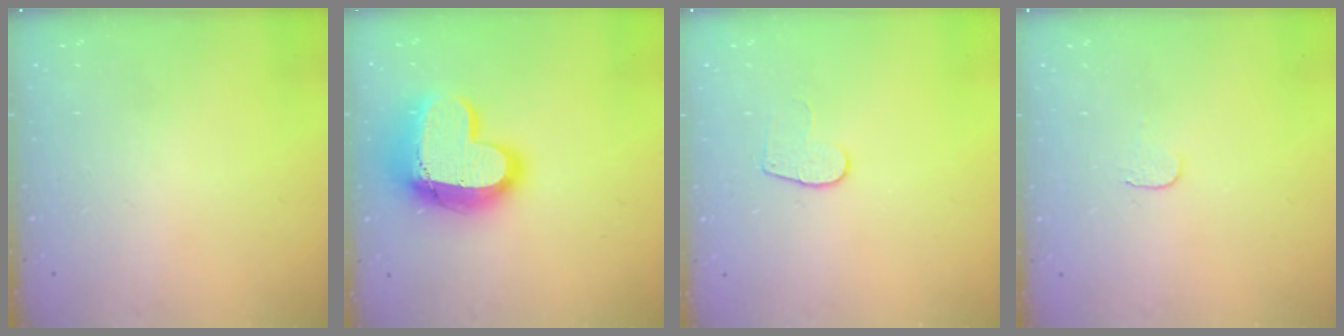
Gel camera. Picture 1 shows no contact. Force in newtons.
{"total": 23.1, "press": 23.0, "slide": 1.7}
{"total": 6.4, "press": 6.4, "slide": 0.6}
{"total": 3.7, "press": 3.7, "slide": 0.4}